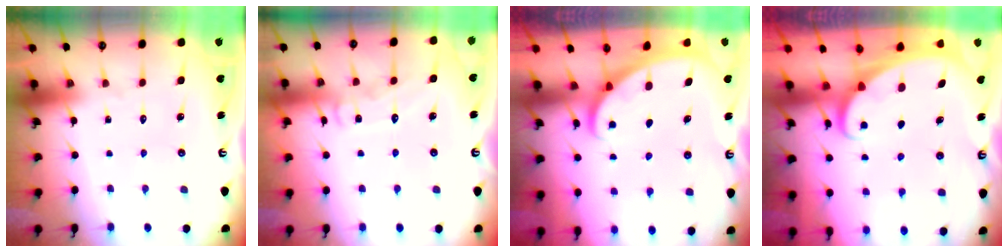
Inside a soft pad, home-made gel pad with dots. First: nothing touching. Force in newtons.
{"total": 8.5, "press": 8.5, "slide": 0.6}
{"total": 2.1, "press": 2.1, "slide": 0.1}
{"total": 2.3, "press": 2.3, "slide": 0.2}